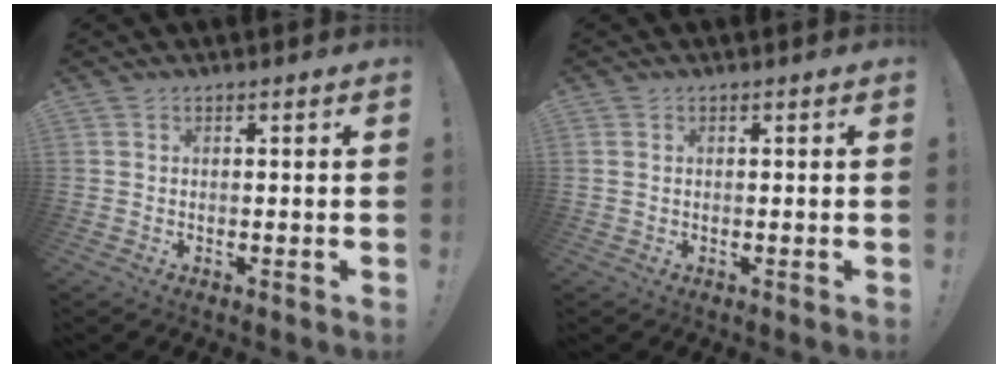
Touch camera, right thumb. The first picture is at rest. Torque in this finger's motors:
{"motor_torque": [0.12, 0.14, 0.02, -0.02, -0.03]}